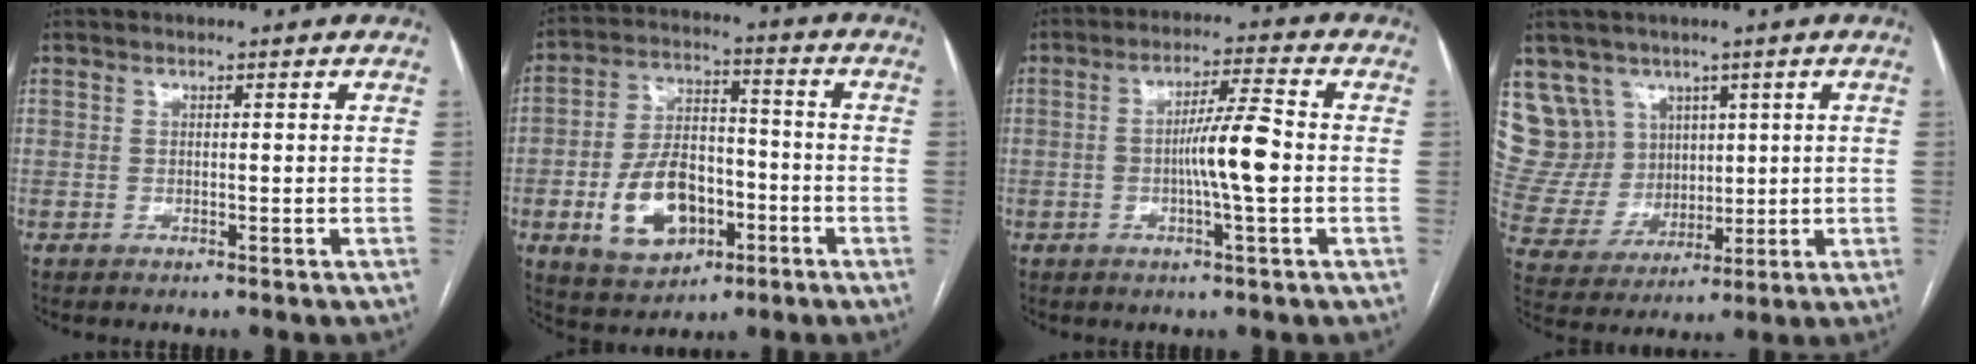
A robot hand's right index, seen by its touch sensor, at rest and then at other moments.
{"total": 12.6, "force": [-4.3, 7.4, 9.2], "torque": [-0.183, 0.013, -0.067]}
{"total": 7.5, "force": [-0.9, 0.3, 7.4], "torque": [-0.131, 0.007, -0.019]}
{"total": 10.9, "force": [6.2, 8.9, 1.3], "torque": [-0.046, 0.052, 0.141]}